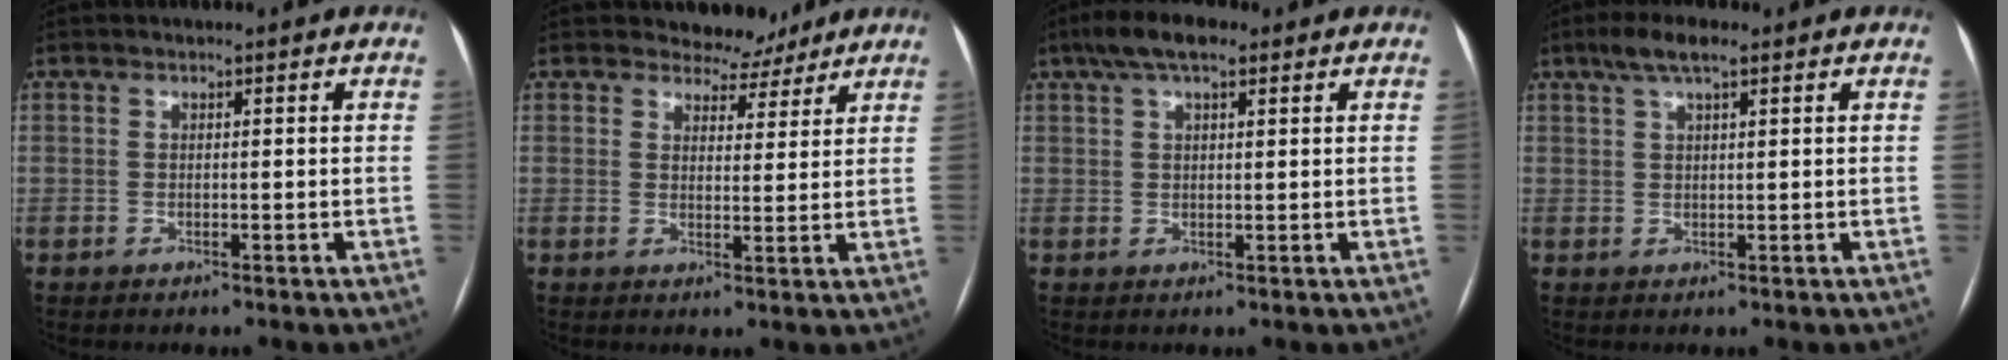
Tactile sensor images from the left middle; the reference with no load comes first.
{"total": 4.8, "force": [4.3, 2.3, 0.1], "torque": [0.006, -0.004, 0.051]}
{"total": 6.3, "force": [4.0, 2.0, 4.4], "torque": [-0.087, 0.026, 0.066]}
{"total": 4.7, "force": [2.9, 1.0, 3.5], "torque": [-0.073, 0.022, 0.053]}